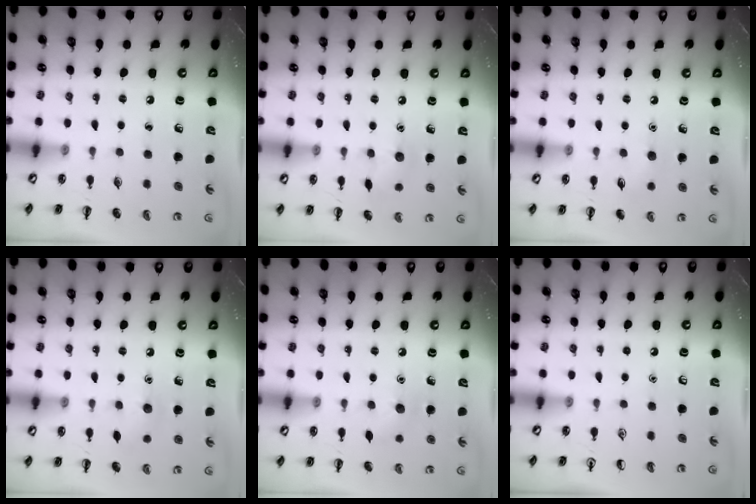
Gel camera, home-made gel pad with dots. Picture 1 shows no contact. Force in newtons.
{"total": 6.6, "press": 6.4, "slide": 1.6}
{"total": 4.6, "press": 4.5, "slide": 1.0}
{"total": 6.5, "press": 6.3, "slide": 1.8}
{"total": 6.5, "press": 6.3, "slide": 1.3}
{"total": 0.0}